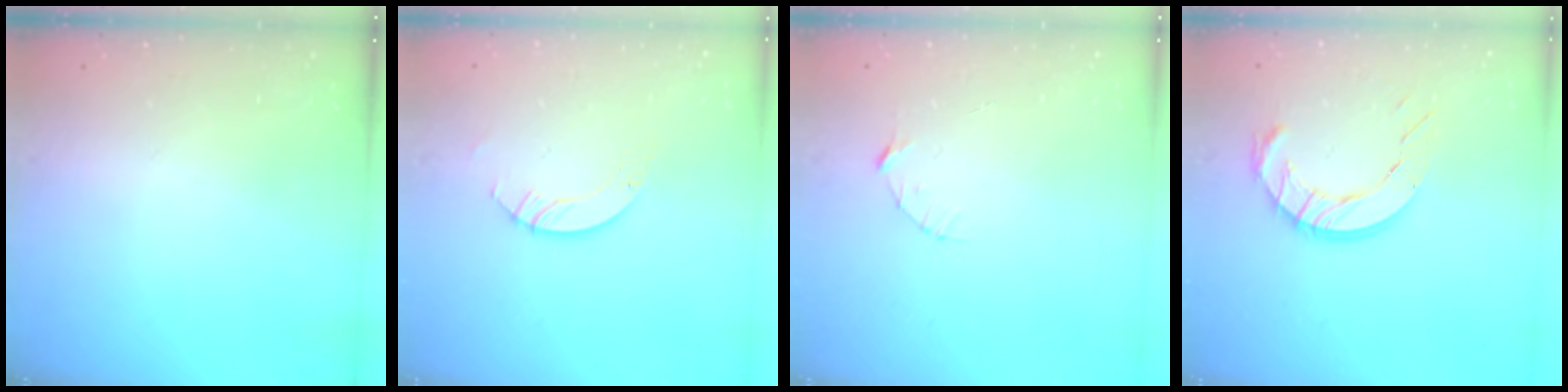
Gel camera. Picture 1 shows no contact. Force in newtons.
{"total": 4.4, "press": 4.4, "slide": 0.1}
{"total": 3.1, "press": 3.1, "slide": 0.3}
{"total": 10.6, "press": 10.5, "slide": 0.9}